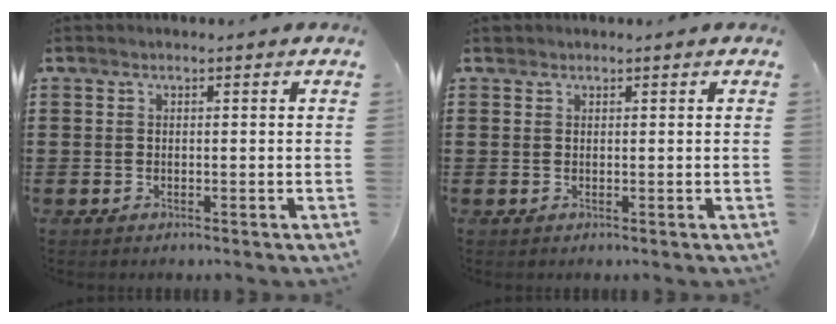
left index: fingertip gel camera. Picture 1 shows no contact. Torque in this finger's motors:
{"motor_torque": [0.60, -0.40, -0.03, 0.02]}